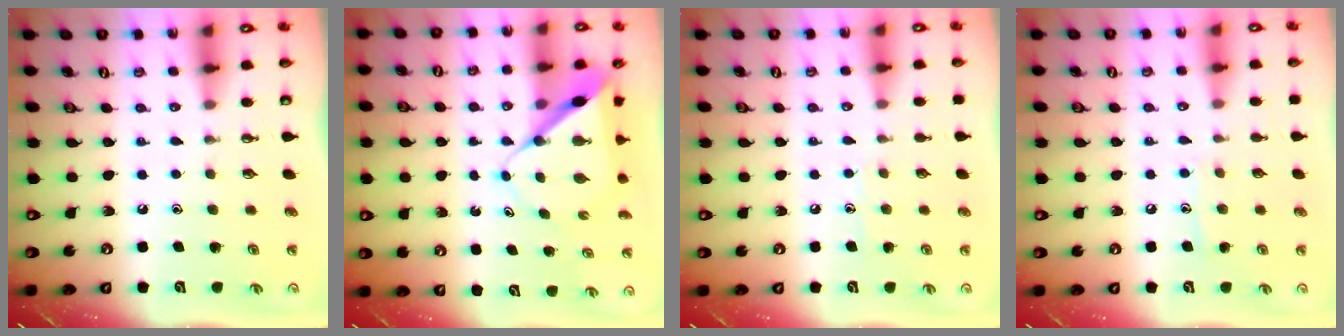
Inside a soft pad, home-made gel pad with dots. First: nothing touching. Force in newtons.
{"total": 8.4, "press": 8.4, "slide": 0.8}
{"total": 3.9, "press": 3.9, "slide": 0.5}
{"total": 6.3, "press": 6.3, "slide": 0.5}